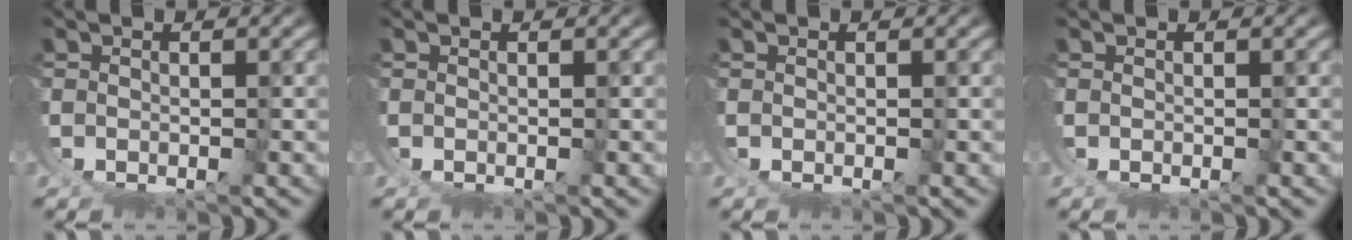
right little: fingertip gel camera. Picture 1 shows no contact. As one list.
[{"total": 0.0}, {"total": 0.0}, {"total": 0.0}]